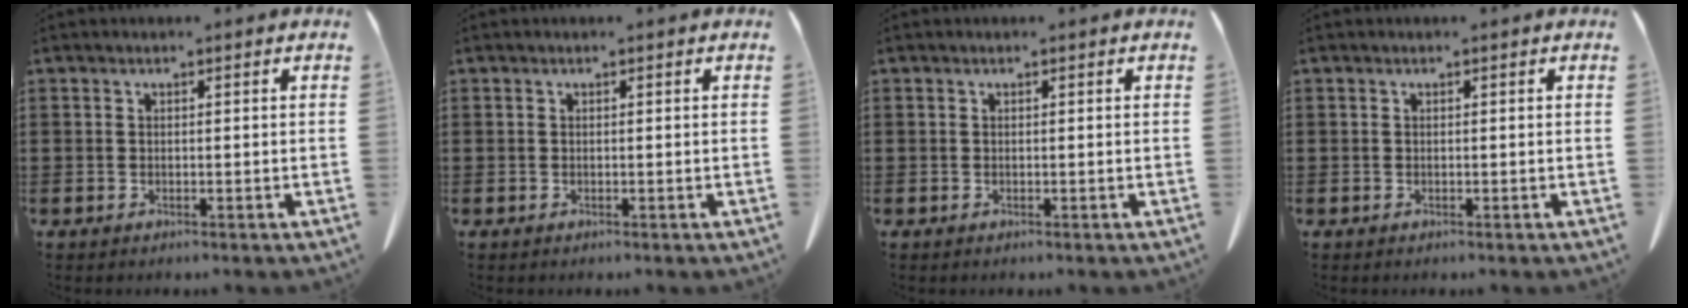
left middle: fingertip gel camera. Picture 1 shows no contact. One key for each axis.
{"total": 0.0}
{"total": 0.0}
{"total": 0.0}